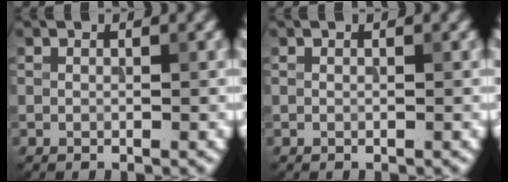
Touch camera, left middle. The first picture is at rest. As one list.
[{"total": 0.0}]